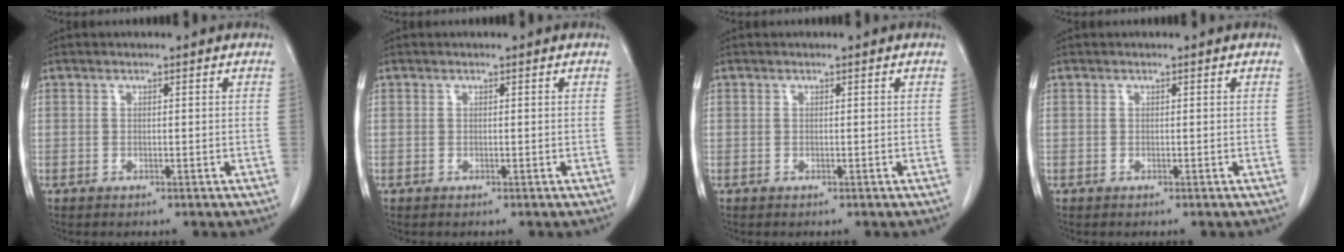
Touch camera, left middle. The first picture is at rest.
{"total": 0.0}
{"total": 0.0}
{"total": 0.0}